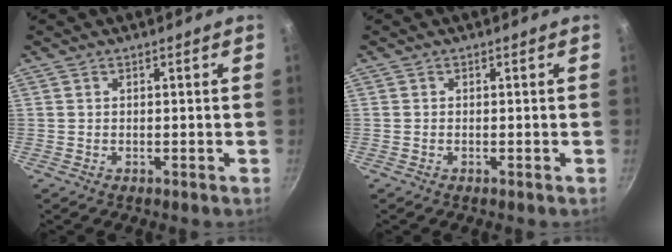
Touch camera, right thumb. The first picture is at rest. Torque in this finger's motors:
{"motor_torque": [-0.04, -0.11, -0.20, 0.12, -0.02]}